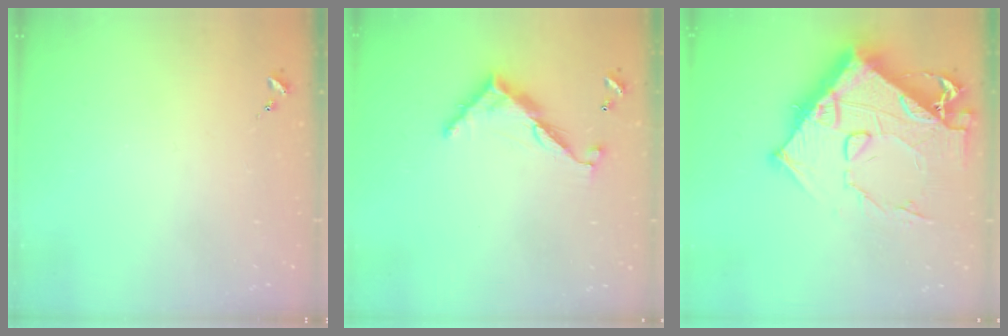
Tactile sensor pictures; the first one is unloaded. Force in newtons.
{"total": 9.7, "press": 9.7, "slide": 0.4}
{"total": 19.8, "press": 19.7, "slide": 2.0}